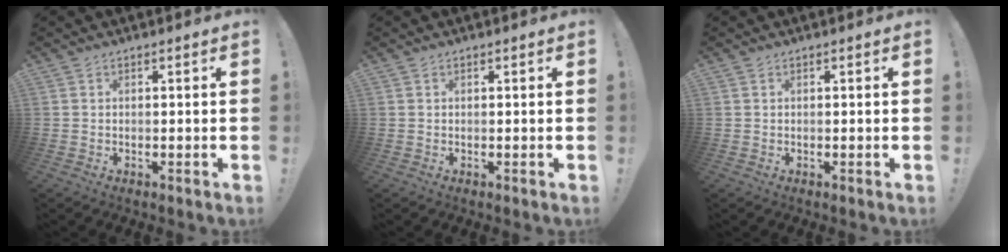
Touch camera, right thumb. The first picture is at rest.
{"total": 0.0}
{"total": 0.0}